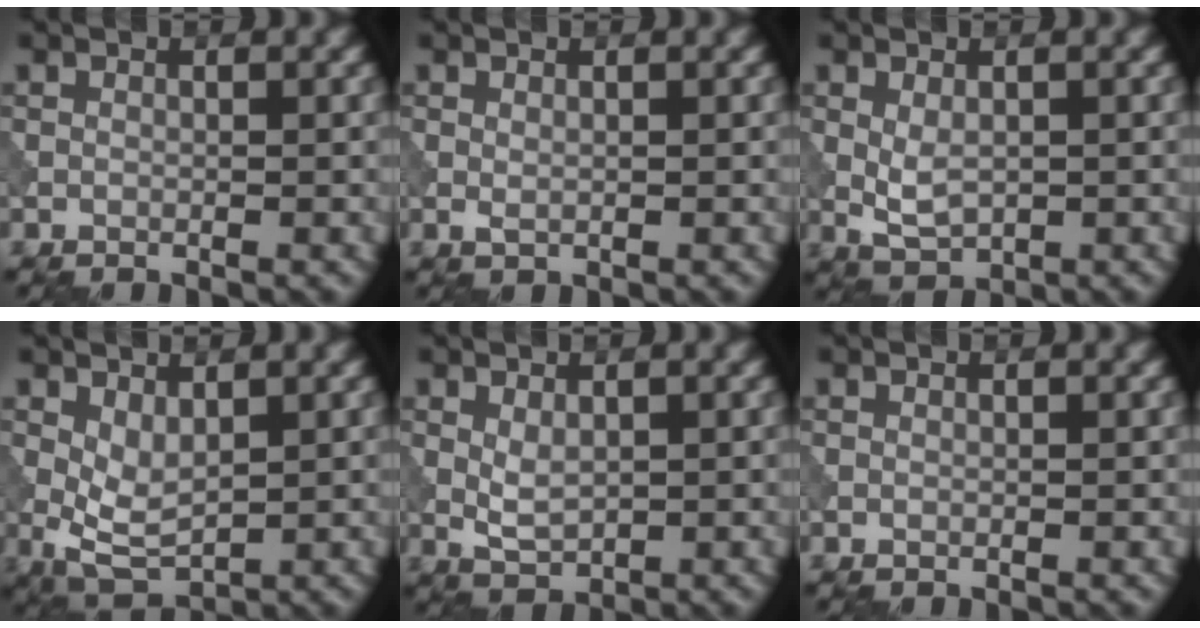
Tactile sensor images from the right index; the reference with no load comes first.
{"total": 0.7, "force": [0.0, 0.4, 0.6], "torque": [-0.014, -0.002, 0.002]}
{"total": 2.5, "force": [0.1, 1.5, 2.0], "torque": [-0.043, -0.002, 0.006]}
{"total": 3.6, "force": [0.5, 2.0, 3.0], "torque": [-0.066, -0.004, 0.013]}
{"total": 2.2, "force": [0.3, 1.3, 1.7], "torque": [-0.038, -0.003, 0.010]}
{"total": 0.0}